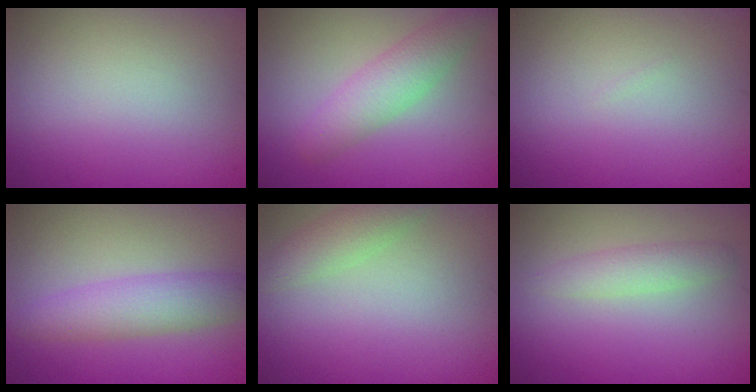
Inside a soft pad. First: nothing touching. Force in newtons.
{"total": 3.6, "press": 3.6, "slide": 0.1}
{"total": 0.0}
{"total": 4.0, "press": 4.0, "slide": 0.1}
{"total": 2.5, "press": 2.5, "slide": 0.2}
{"total": 2.0, "press": 2.0, "slide": 0.1}